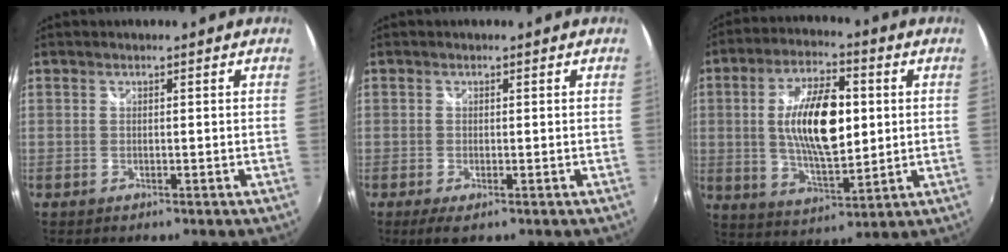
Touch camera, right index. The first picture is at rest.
{"total": 2.1, "force": [-0.8, 0.5, 1.8], "torque": [-0.036, -0.010, -0.012]}
{"total": 15.2, "force": [1.6, 6.4, 13.7], "torque": [-0.250, 0.003, 0.031]}